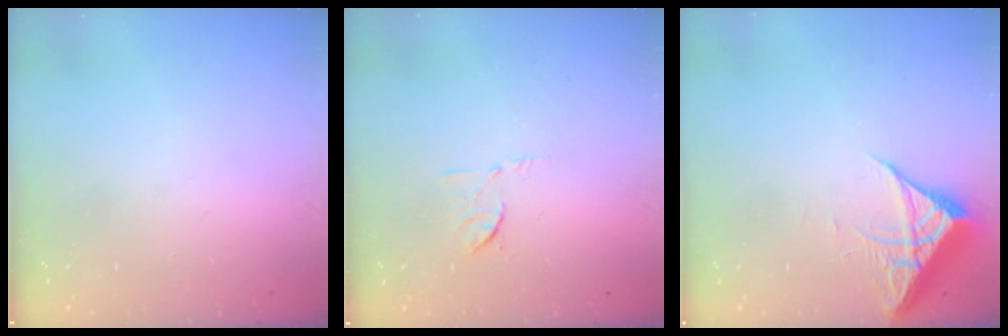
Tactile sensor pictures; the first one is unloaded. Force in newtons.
{"total": 6.6, "press": 6.5, "slide": 1.1}
{"total": 6.6, "press": 6.6, "slide": 0.3}